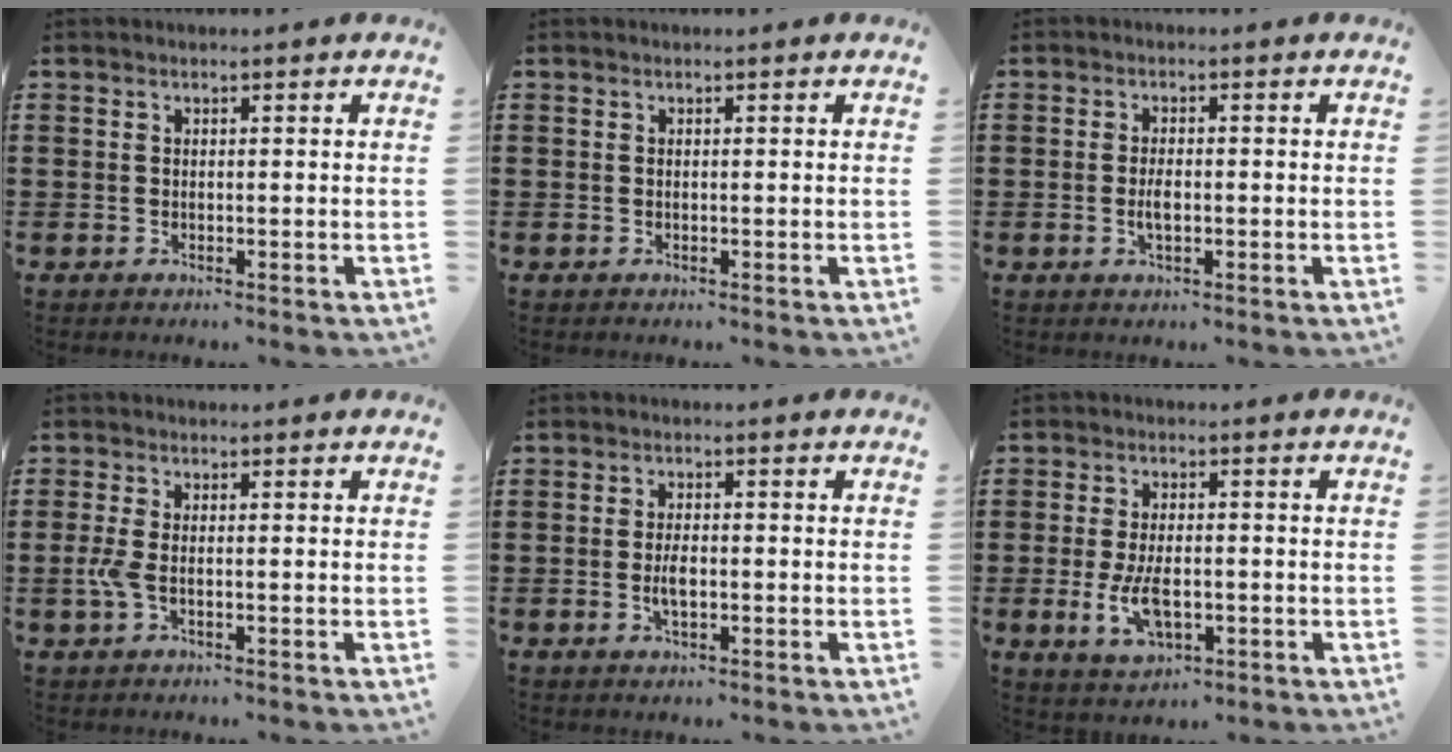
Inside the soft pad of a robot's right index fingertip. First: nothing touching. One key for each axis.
{"total": 0.0}
{"total": 2.6, "fx": -0.4, "fy": 1.1, "fz": 2.3, "tx": -0.043, "ty": 0.001, "tz": -0.007}
{"total": 3.0, "fx": -0.8, "fy": 1.2, "fz": 2.7, "tx": -0.075, "ty": -0.008, "tz": -0.021}
{"total": 3.0, "fx": -0.5, "fy": 1.2, "fz": 2.7, "tx": -0.057, "ty": -0.002, "tz": -0.011}
{"total": 6.0, "fx": -1.3, "fy": 3.1, "fz": 5.0, "tx": -0.112, "ty": -0.002, "tz": -0.027}